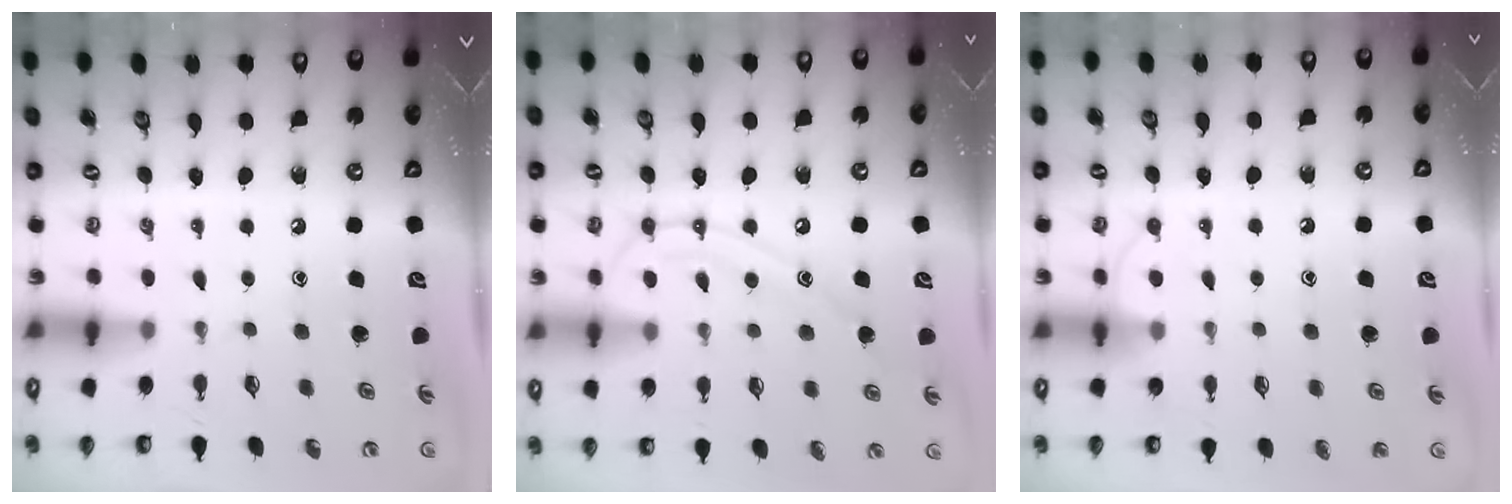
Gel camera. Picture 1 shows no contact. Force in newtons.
{"total": 12.4, "press": 12.3, "slide": 1.2}
{"total": 6.0, "press": 6.0, "slide": 0.5}